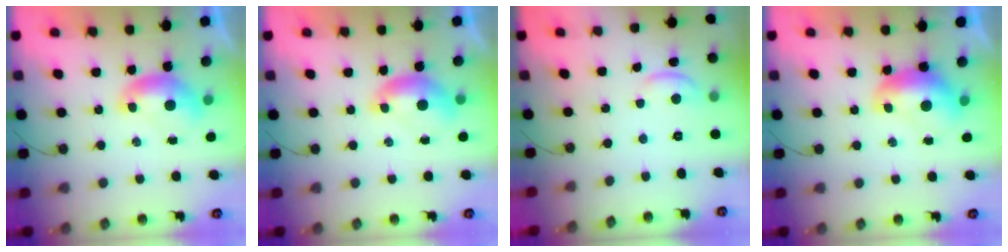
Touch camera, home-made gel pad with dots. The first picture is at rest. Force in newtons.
{"total": 0.8, "press": 0.6, "slide": 0.5}
{"total": 1.0, "press": 0.9, "slide": 0.4}
{"total": 1.6, "press": 1.6, "slide": 0.4}